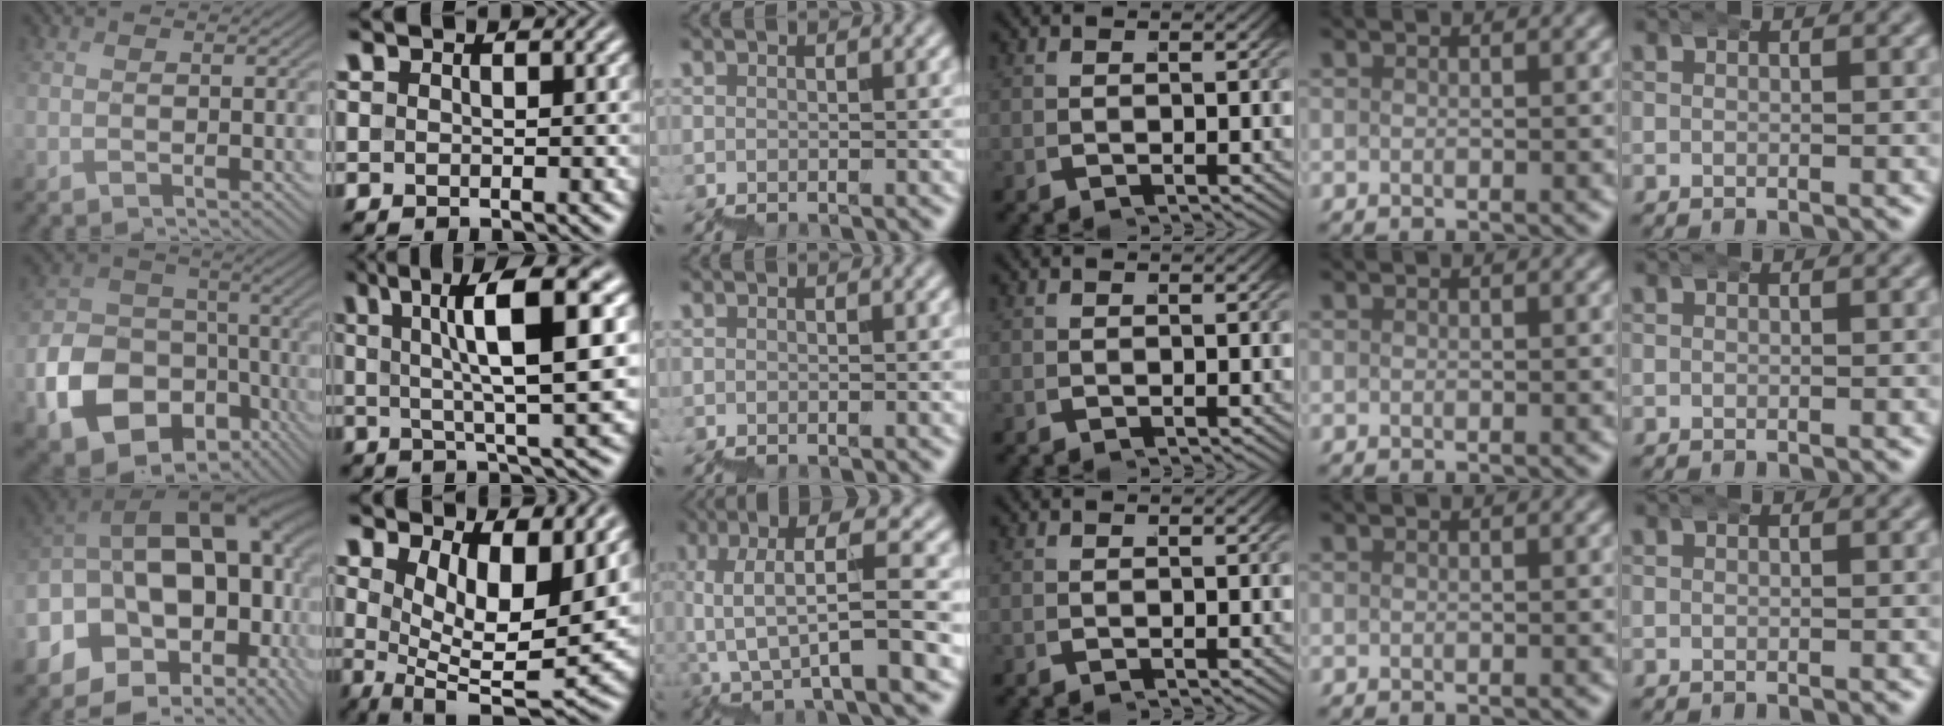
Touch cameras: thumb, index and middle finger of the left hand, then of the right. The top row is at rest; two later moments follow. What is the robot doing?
{"motion": "wrap", "object": "bubble wrap"}